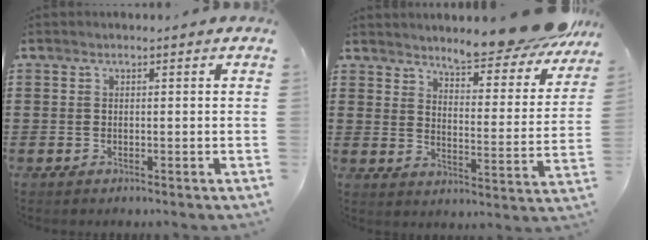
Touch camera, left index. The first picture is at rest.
{"total": 8.7, "force": [8.3, -0.5, 2.5], "torque": [-0.058, -0.059, 0.142]}